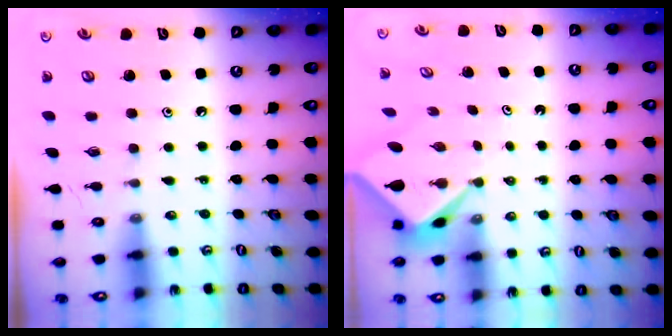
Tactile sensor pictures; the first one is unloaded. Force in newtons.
{"total": 2.3, "press": 2.3, "slide": 0.3}